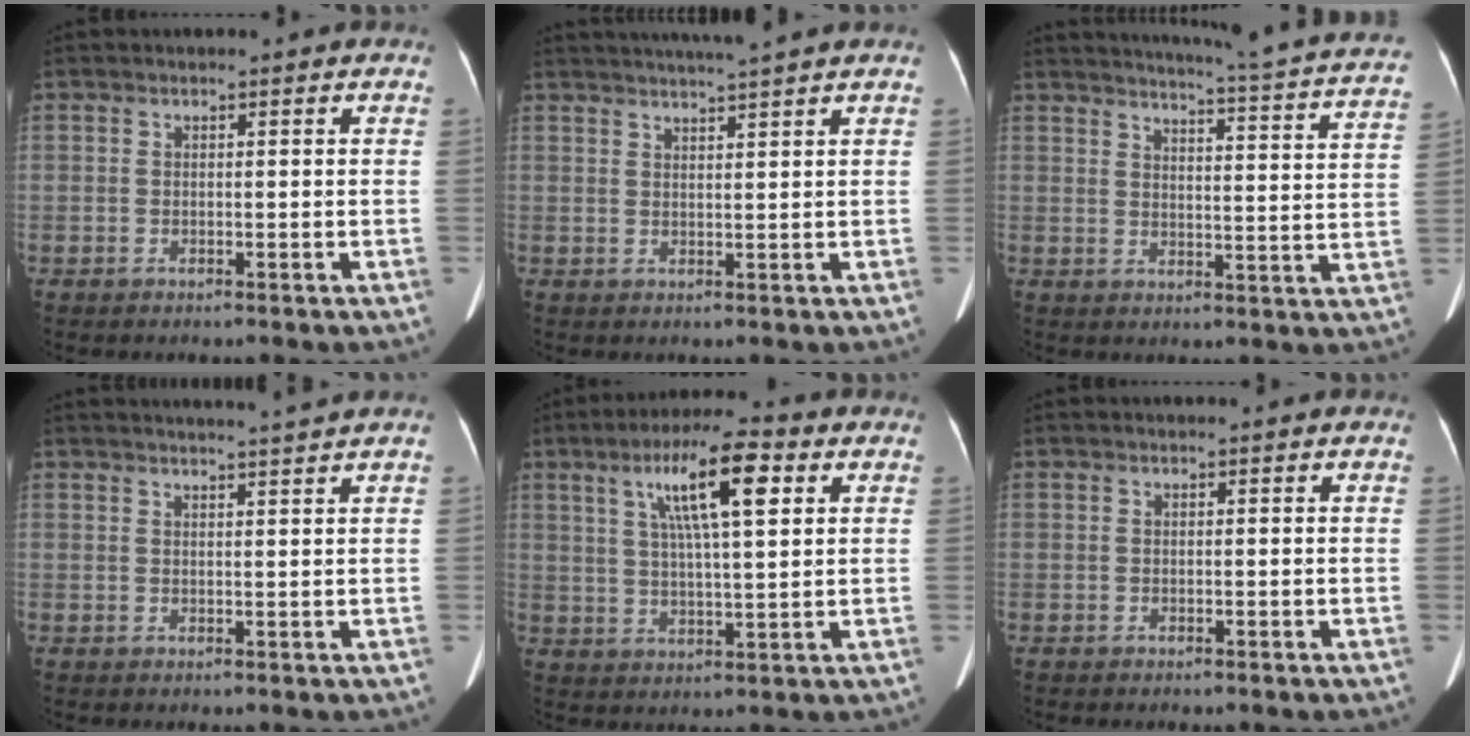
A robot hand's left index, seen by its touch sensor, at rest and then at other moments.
{"total": 7.1, "force": [6.3, -1.2, 3.1], "torque": [-0.046, 0.017, 0.087]}
{"total": 23.2, "force": [21.3, -0.2, 9.2], "torque": [-0.132, -0.074, 0.243]}
{"total": 5.3, "force": [4.8, -1.4, 1.7], "torque": [-0.020, 0.003, 0.057]}
{"total": 11.4, "force": [4.6, 1.9, 10.2], "torque": [-0.179, 0.020, 0.078]}
{"total": 0.0}